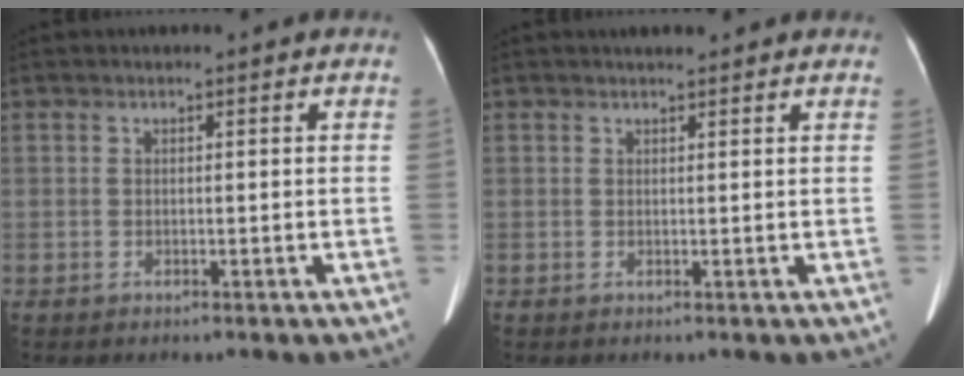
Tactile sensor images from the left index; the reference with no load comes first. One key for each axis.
{"total": 2.3, "fx": 2.0, "fy": 0.5, "fz": 1.0, "tx": -0.012, "ty": 0.016, "tz": 0.029}